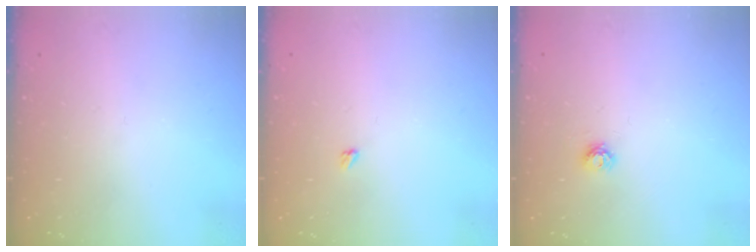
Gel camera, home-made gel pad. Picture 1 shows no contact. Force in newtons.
{"total": 2.4, "press": 2.4, "slide": 0.4}
{"total": 4.0, "press": 4.0, "slide": 0.5}